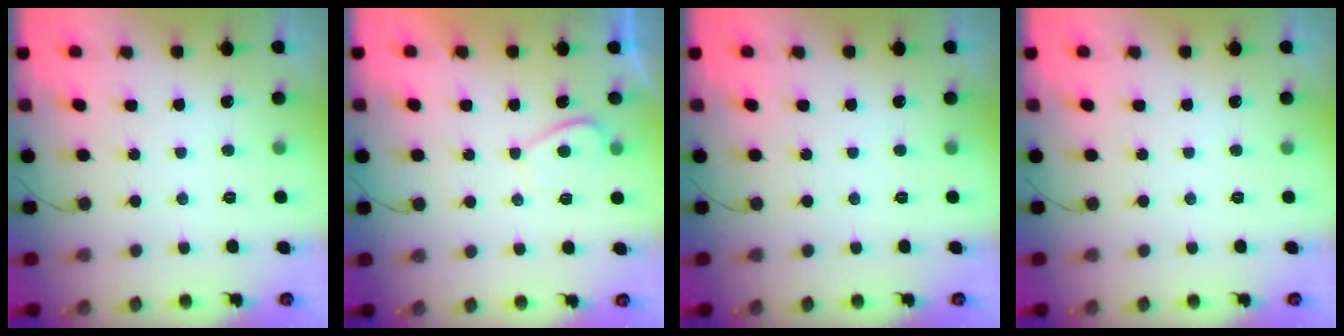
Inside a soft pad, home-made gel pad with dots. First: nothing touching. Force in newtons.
{"total": 2.1, "press": 2.0, "slide": 0.7}
{"total": 0.0}
{"total": 0.0}